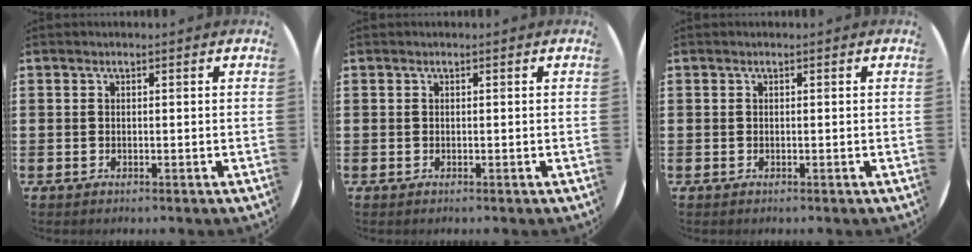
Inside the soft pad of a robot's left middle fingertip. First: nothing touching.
{"total": 0.0}
{"total": 0.0}